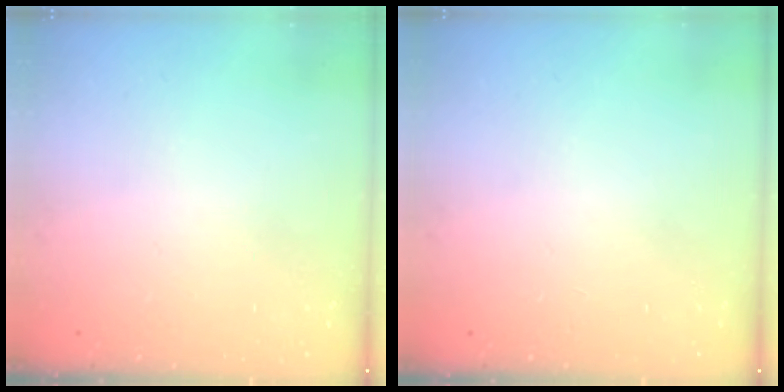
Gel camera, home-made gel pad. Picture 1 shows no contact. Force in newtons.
{"total": 0.0}